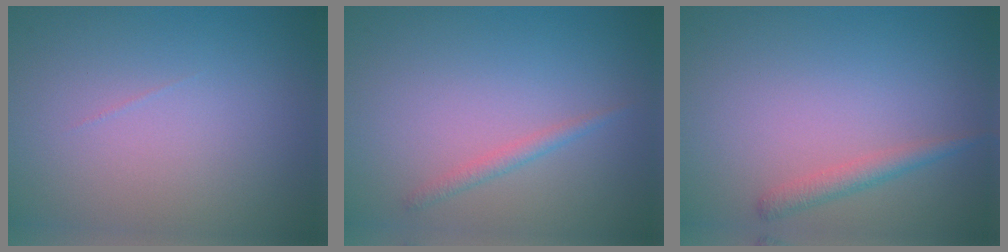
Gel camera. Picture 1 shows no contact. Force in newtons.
{"total": 1.2, "press": 1.1, "slide": 0.0}
{"total": 1.7, "press": 1.7, "slide": 0.1}